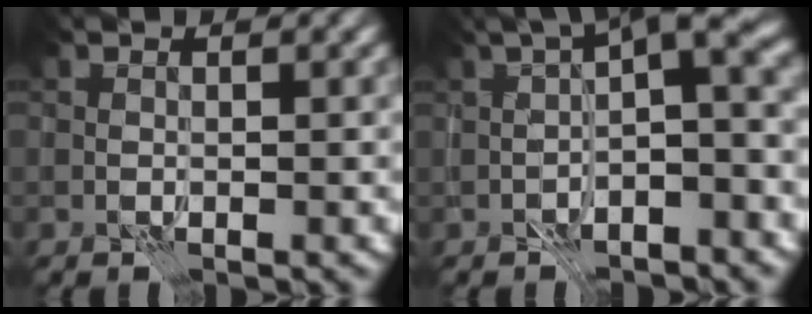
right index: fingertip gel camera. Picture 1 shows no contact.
{"total": 6.3, "force": [-0.8, 1.7, 6.0], "torque": [-0.077, 0.023, -0.025]}